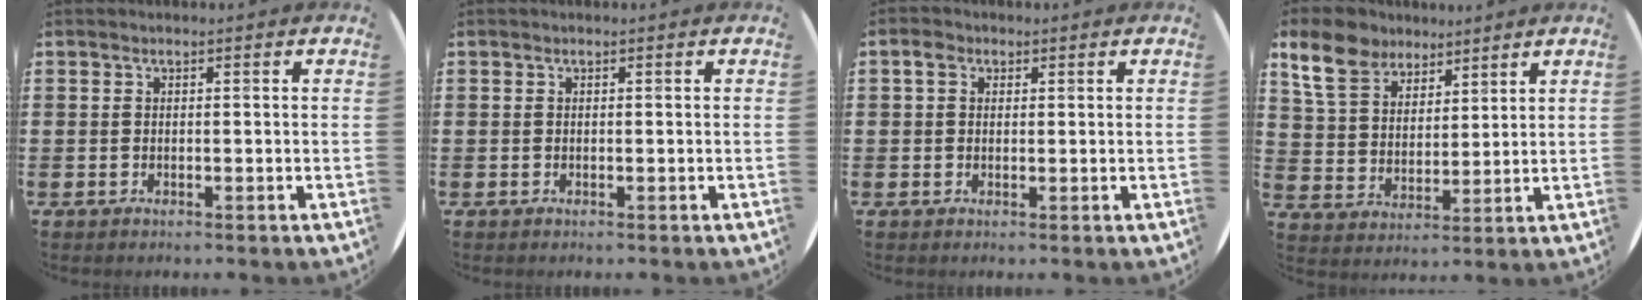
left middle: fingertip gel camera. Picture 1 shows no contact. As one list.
[{"total": 0.0}, {"total": 1.8, "force": [1.0, 1.3, 0.8], "torque": [-0.002, 0.002, 0.014]}, {"total": 8.5, "force": [6.9, 4.3, 2.2], "torque": [-0.078, -0.005, 0.132]}]